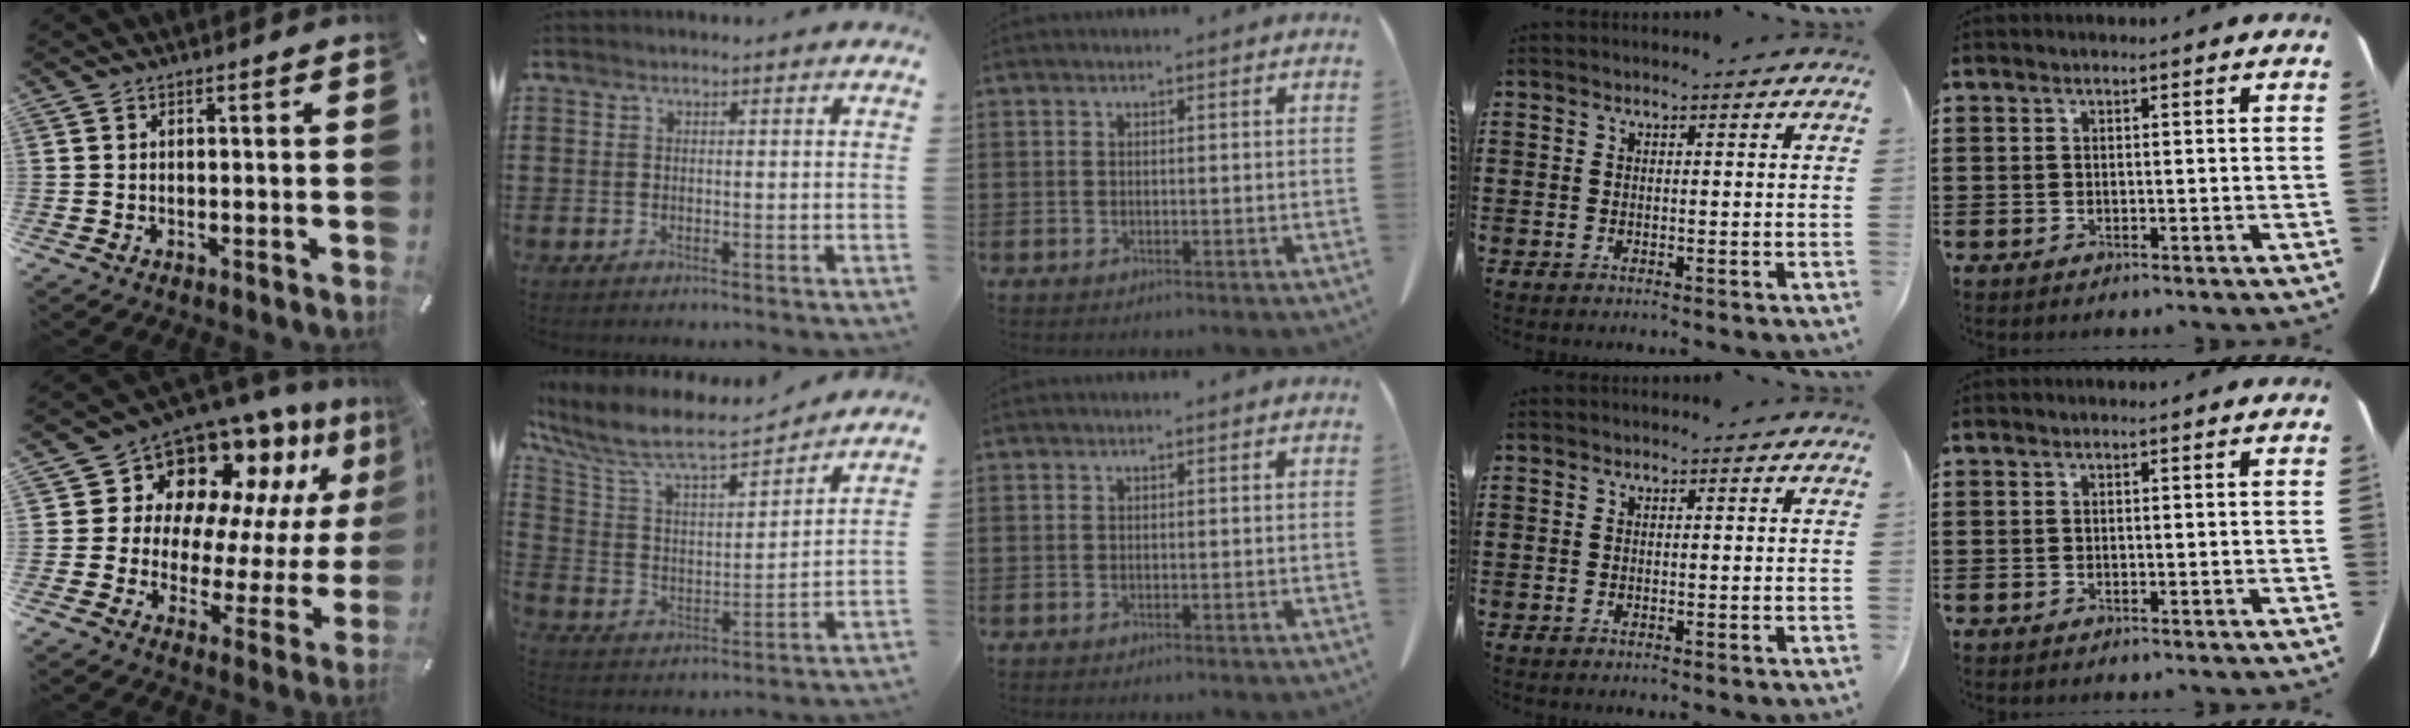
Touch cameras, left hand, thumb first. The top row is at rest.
{"thumb": {"total": 13.2, "force": [10.5, 7.3, 3.3], "torque": [-0.056, -0.115, 0.178]}, "index": {"total": 8.5, "force": [7.1, 1.9, 4.3], "torque": [-0.115, -0.043, 0.116]}}